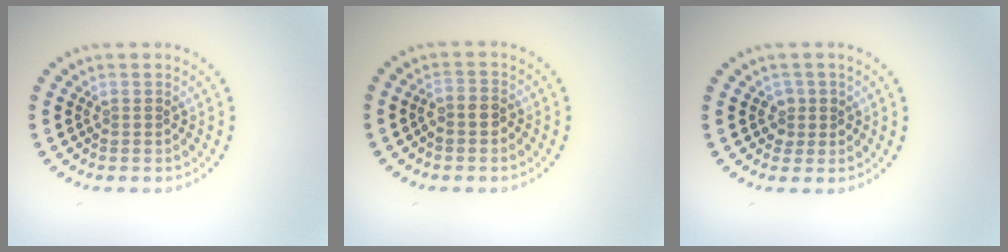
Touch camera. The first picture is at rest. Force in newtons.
{"total": 1.5, "press": 1.3, "slide": 0.8}
{"total": 1.3, "press": 1.1, "slide": 0.6}